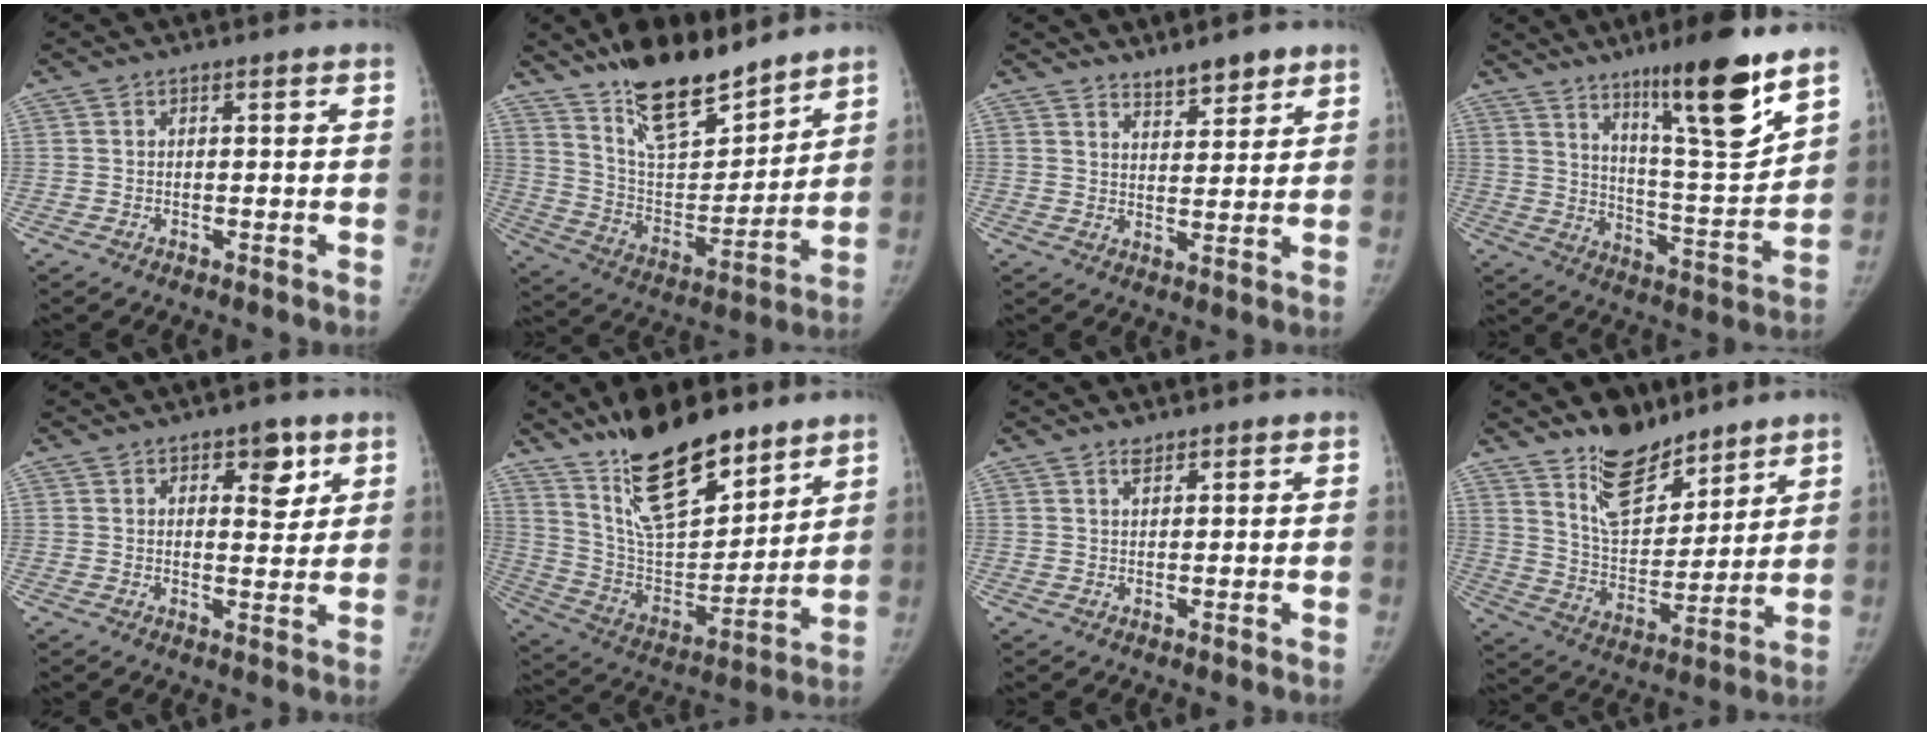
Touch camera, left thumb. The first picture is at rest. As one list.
[{"total": 19.2, "force": [15.0, 6.7, 9.9], "torque": [-0.124, -0.098, 0.264]}, {"total": 5.2, "force": [4.3, 1.7, 2.3], "torque": [-0.011, -0.034, 0.069]}, {"total": 17.8, "force": [11.5, 2.2, 13.5], "torque": [-0.185, -0.078, 0.189]}, {"total": 6.1, "force": [3.3, 3.3, 4.0], "torque": [-0.019, -0.018, 0.042]}, {"total": 22.3, "force": [15.8, 8.7, 13.1], "torque": [-0.174, -0.091, 0.281]}, {"total": 1.7, "force": [1.4, 0.7, 0.6], "torque": [0.001, -0.010, 0.021]}, {"total": 13.8, "force": [10.6, 6.3, 6.2], "torque": [-0.060, -0.083, 0.192]}]